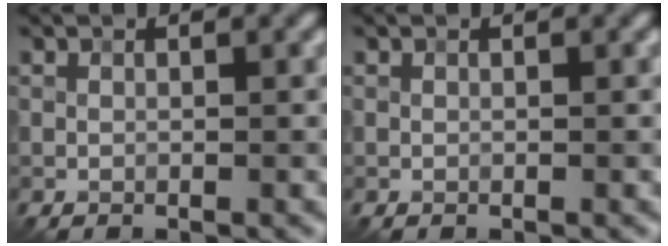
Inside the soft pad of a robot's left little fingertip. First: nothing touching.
{"total": 0.0}